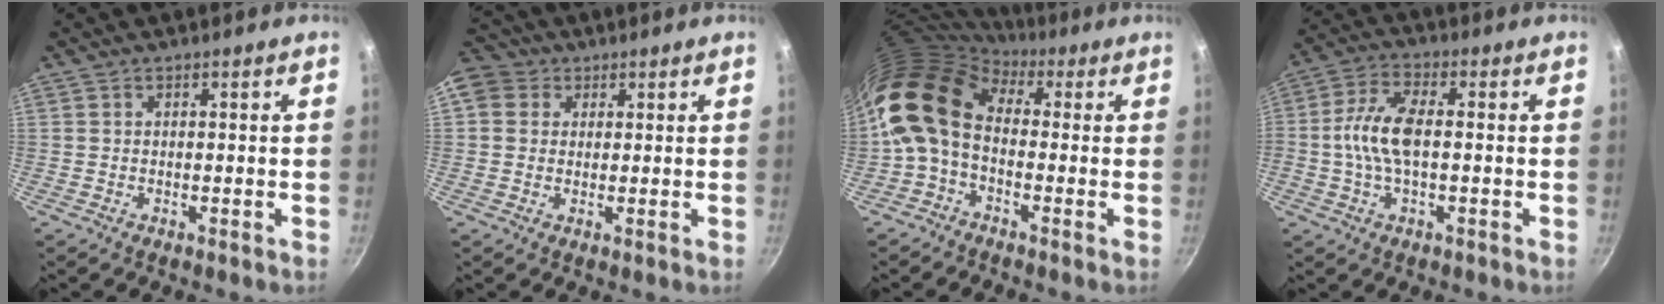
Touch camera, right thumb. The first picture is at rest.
{"total": 8.1, "force": [2.3, 7.0, 3.4], "torque": [-0.047, 0.013, 0.030]}
{"total": 13.1, "force": [0.9, 8.8, 9.7], "torque": [-0.171, 0.025, -0.008]}
{"total": 9.1, "force": [-0.4, 4.4, 8.0], "torque": [-0.167, 0.024, -0.018]}